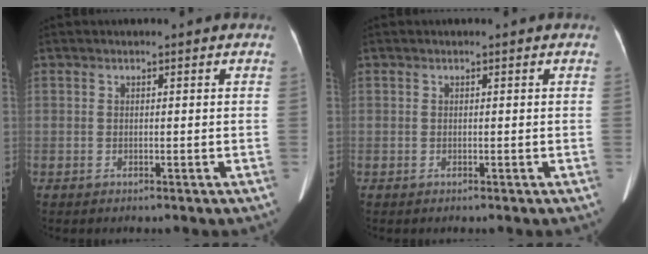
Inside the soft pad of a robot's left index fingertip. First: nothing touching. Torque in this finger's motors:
{"motor_torque": [0.18, -0.01, 0.01, 0.00]}